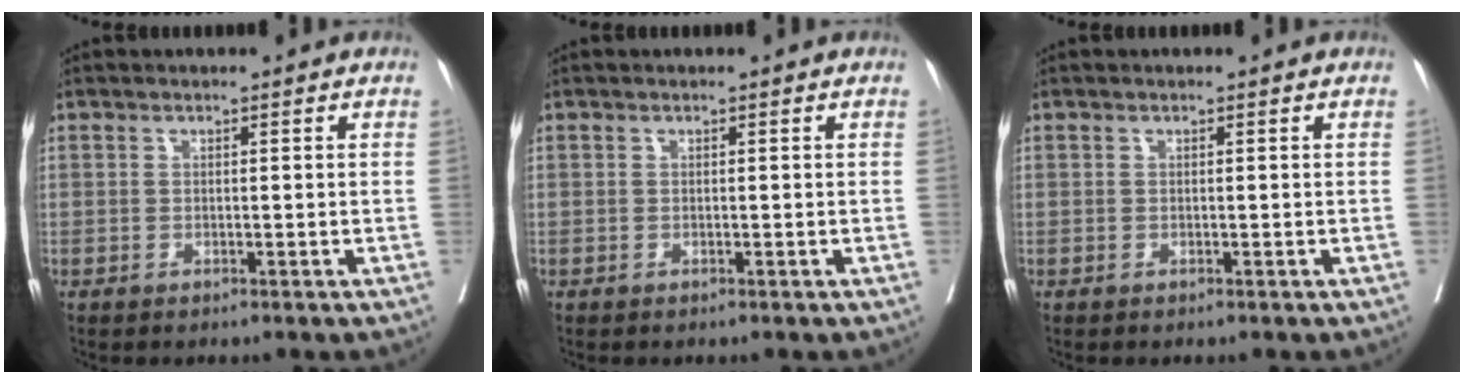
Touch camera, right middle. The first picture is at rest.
{"total": 0.0}
{"total": 0.0}